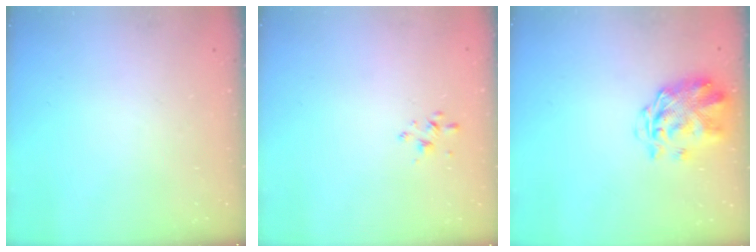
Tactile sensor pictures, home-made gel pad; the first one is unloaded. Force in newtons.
{"total": 2.1, "press": 2.0, "slide": 0.6}
{"total": 3.4, "press": 3.0, "slide": 1.6}